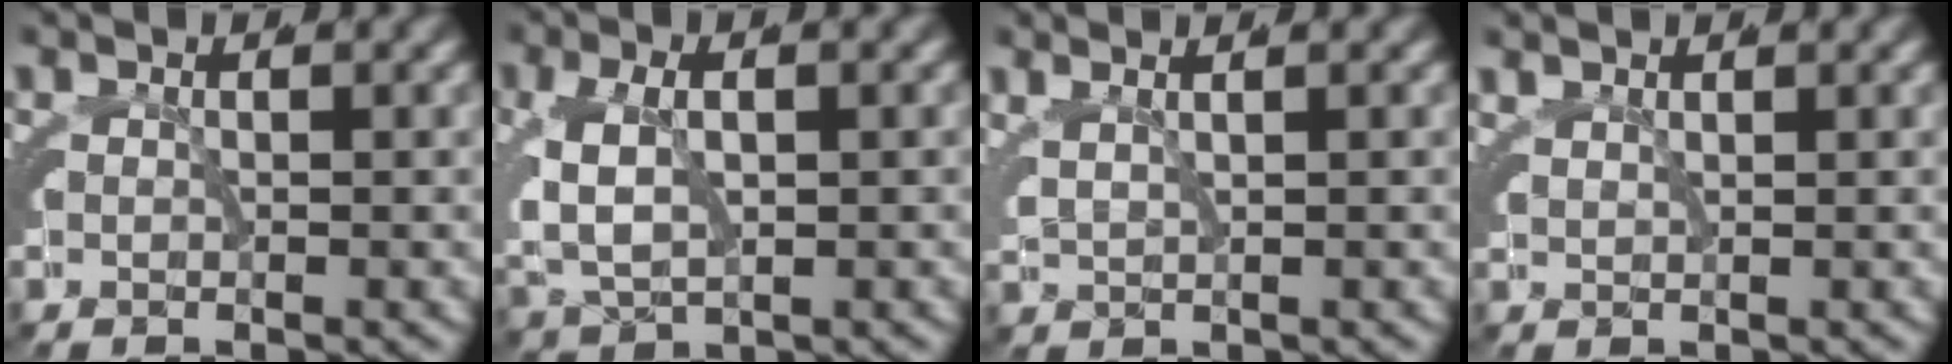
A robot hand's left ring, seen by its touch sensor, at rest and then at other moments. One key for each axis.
{"total": 4.1, "fx": -0.4, "fy": 3.2, "fz": 2.5, "tx": -0.078, "ty": -0.017, "tz": 0.000}
{"total": 2.7, "fx": 1.2, "fy": 2.0, "fz": 1.4, "tx": -0.042, "ty": 0.000, "tz": 0.019}
{"total": 2.1, "fx": 1.4, "fy": 1.4, "fz": 0.7, "tx": -0.023, "ty": 0.001, "tz": 0.022}